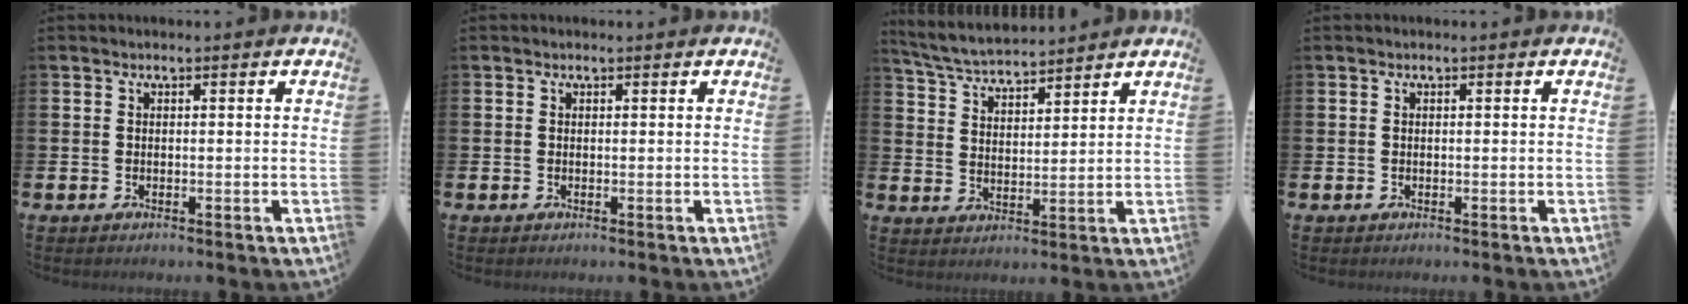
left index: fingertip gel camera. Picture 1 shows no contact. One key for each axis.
{"total": 0.0}
{"total": 5.5, "fx": 5.4, "fy": 0.6, "fz": 0.7, "tx": -0.035, "ty": -0.031, "tz": 0.097}
{"total": 0.0}